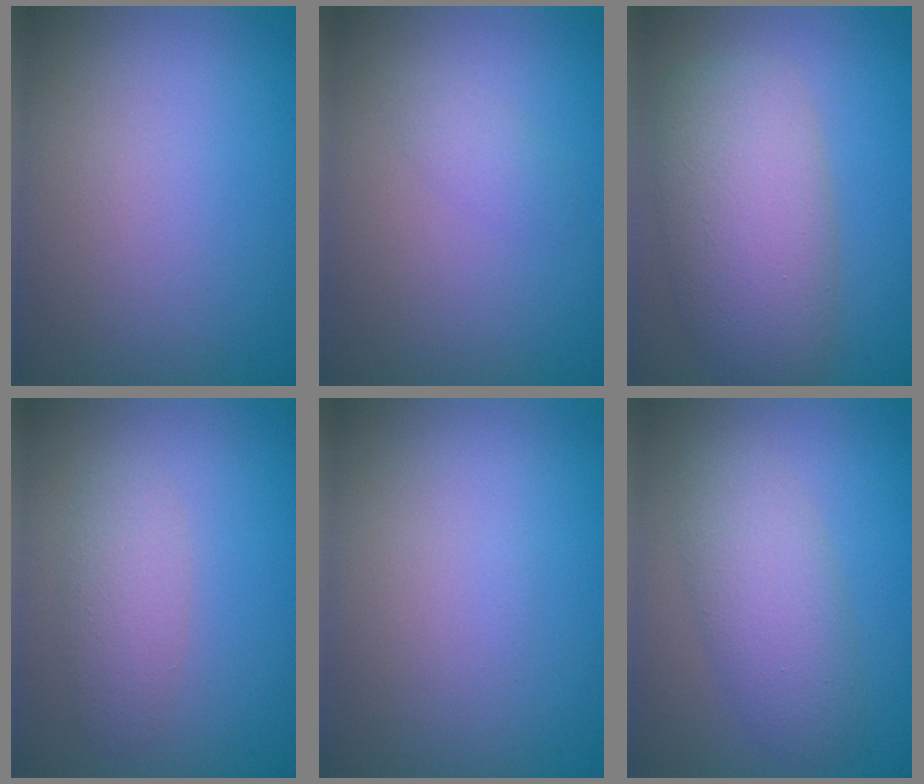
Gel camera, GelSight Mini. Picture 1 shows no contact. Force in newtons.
{"total": 1.1, "press": 1.1, "slide": 0.0}
{"total": 7.7, "press": 7.7, "slide": 0.6}
{"total": 2.5, "press": 2.5, "slide": 0.2}
{"total": 0.0}
{"total": 4.5, "press": 4.5, "slide": 0.1}